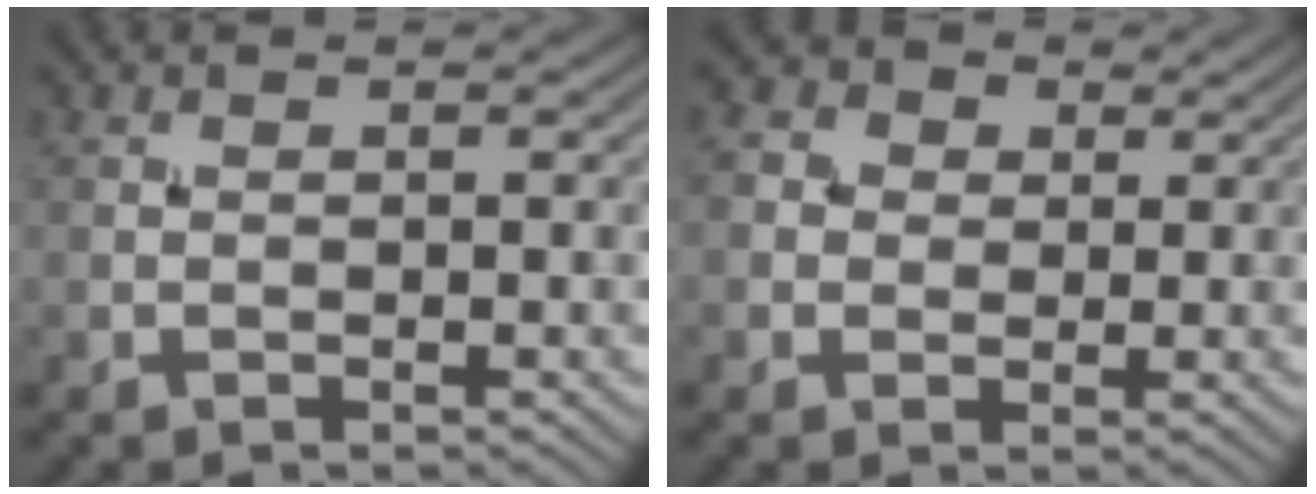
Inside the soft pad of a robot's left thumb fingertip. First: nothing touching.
{"total": 3.8, "force": [0.9, 3.3, 1.6], "torque": [-0.054, 0.007, 0.013]}